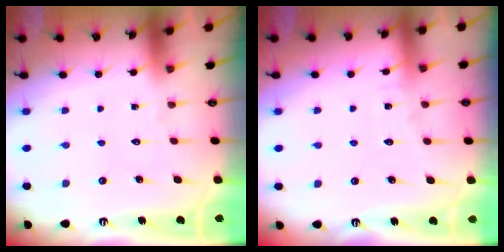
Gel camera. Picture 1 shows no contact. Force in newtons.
{"total": 4.5, "press": 4.4, "slide": 0.4}